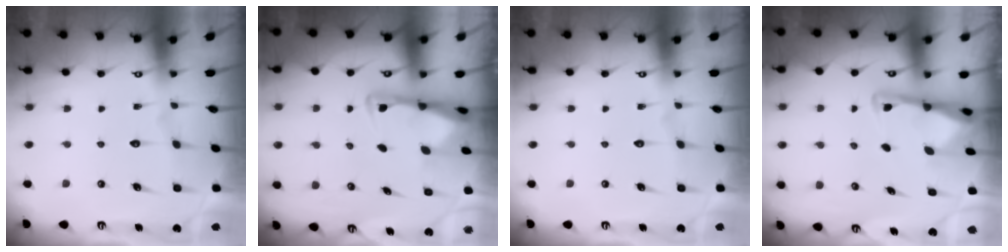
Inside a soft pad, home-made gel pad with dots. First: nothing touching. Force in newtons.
{"total": 3.0, "press": 3.0, "slide": 0.5}
{"total": 0.0}
{"total": 3.0, "press": 3.0, "slide": 0.3}